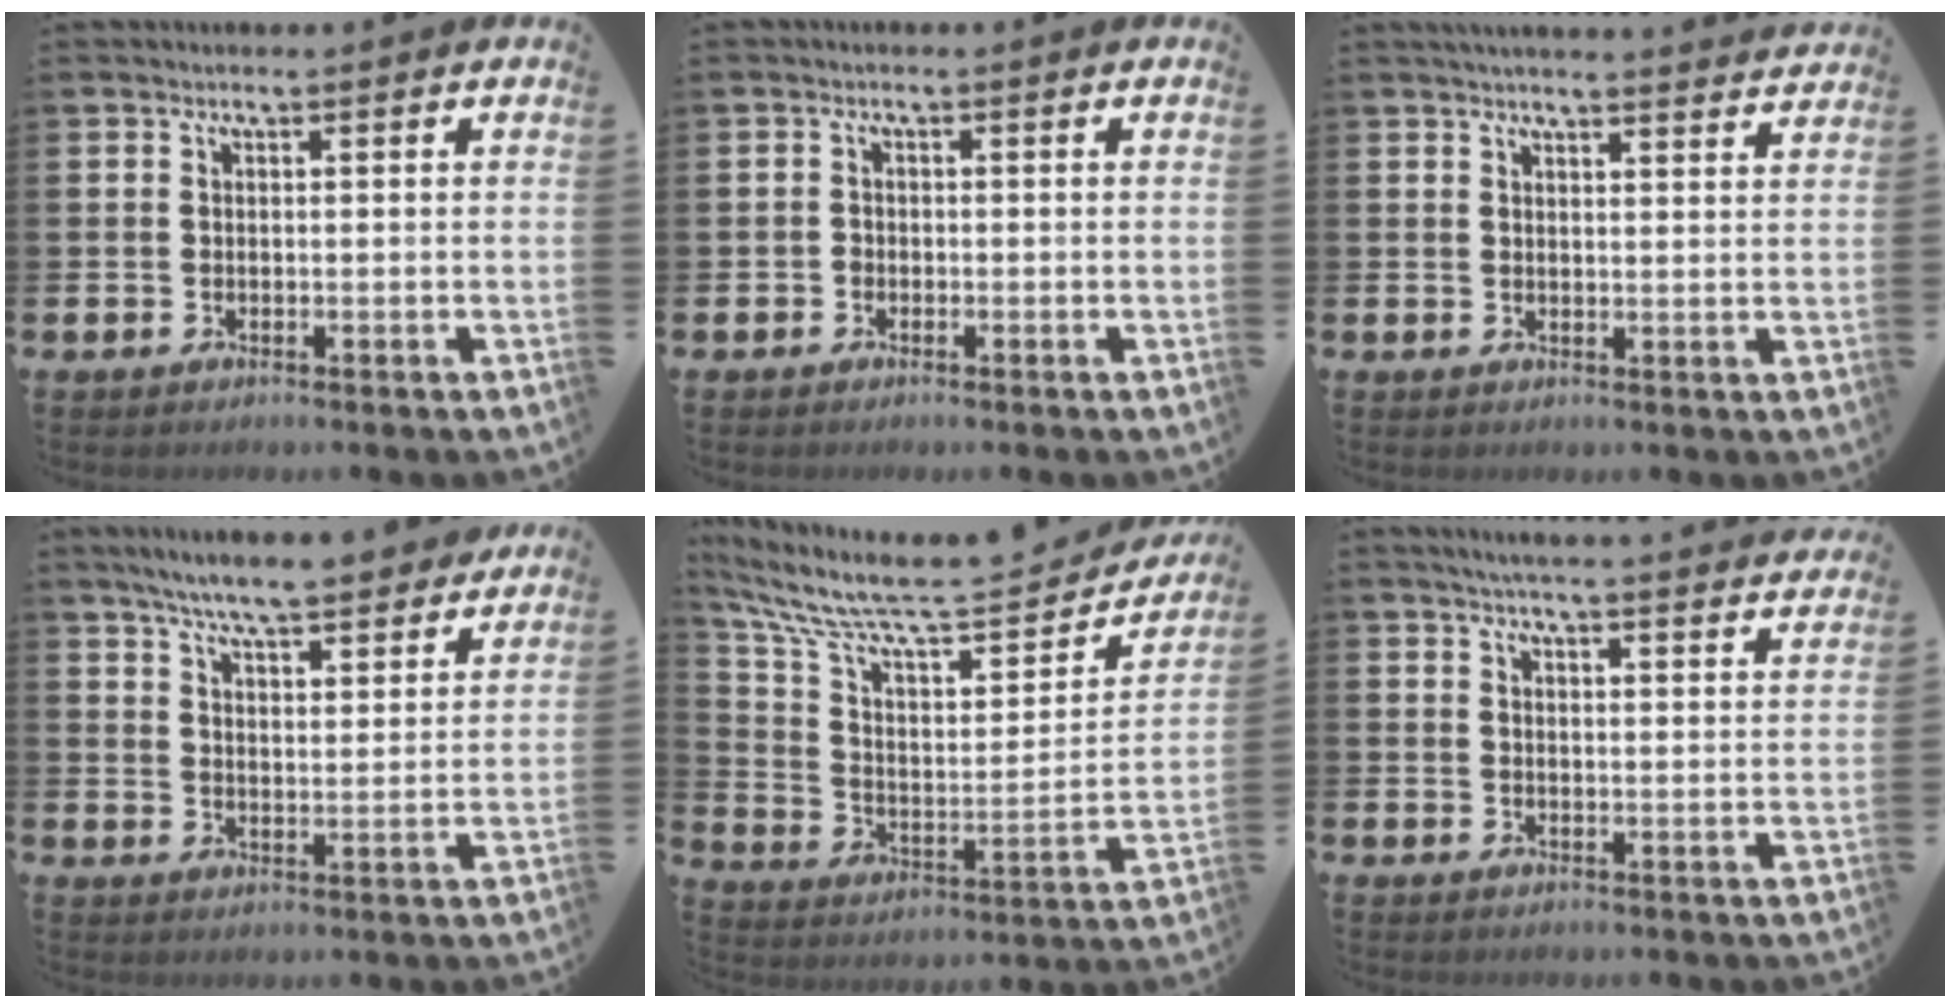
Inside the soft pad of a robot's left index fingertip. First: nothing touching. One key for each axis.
{"total": 1.0, "fx": -0.6, "fy": 0.7, "fz": 0.1, "tx": 0.005, "ty": 0.001, "tz": -0.016}
{"total": 3.3, "fx": 3.3, "fy": -0.2, "fz": 0.3, "tx": -0.001, "ty": -0.022, "tz": 0.058}
{"total": 7.3, "fx": 7.0, "fy": 0.4, "fz": 2.0, "tx": -0.058, "ty": -0.045, "tz": 0.123}
{"total": 8.0, "fx": 7.0, "fy": 2.2, "fz": 3.3, "tx": -0.097, "ty": -0.071, "tz": 0.111}
{"total": 4.9, "fx": 4.8, "fy": -0.6, "fz": 1.0, "tx": -0.020, "ty": -0.034, "tz": 0.082}